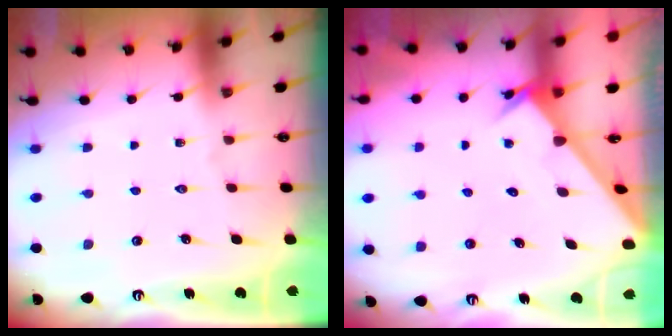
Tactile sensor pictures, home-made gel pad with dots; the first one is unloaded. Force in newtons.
{"total": 3.8, "press": 3.8, "slide": 0.3}